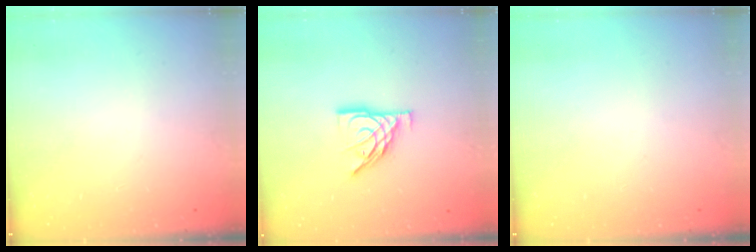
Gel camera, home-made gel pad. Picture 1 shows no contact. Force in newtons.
{"total": 10.7, "press": 10.6, "slide": 1.2}
{"total": 0.0}